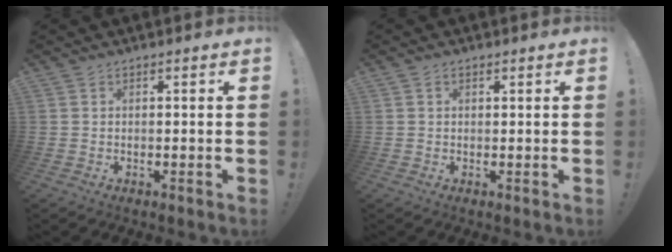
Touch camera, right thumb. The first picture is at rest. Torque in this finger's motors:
{"motor_torque": [-0.11, -0.11, -0.16, 0.06, 0.03]}